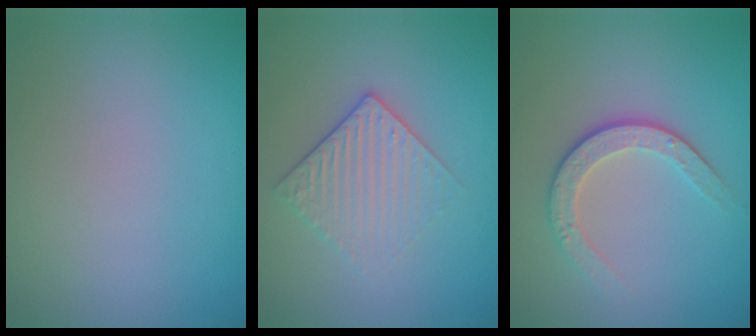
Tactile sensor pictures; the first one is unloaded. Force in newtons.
{"total": 2.9, "press": 2.6, "slide": 1.2}
{"total": 3.2, "press": 2.6, "slide": 1.7}